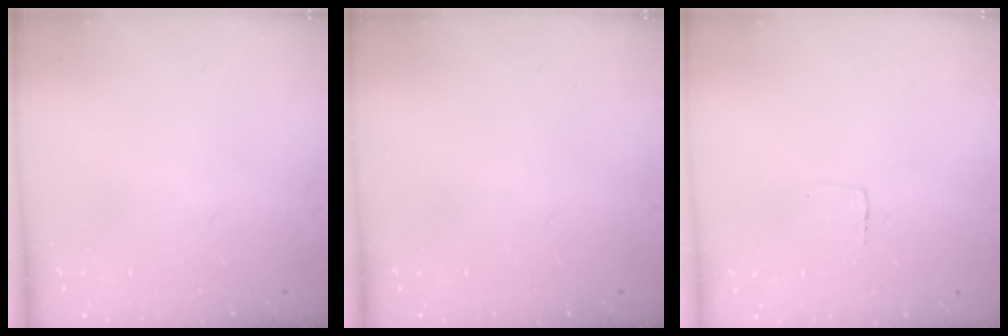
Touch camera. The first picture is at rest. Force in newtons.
{"total": 0.0}
{"total": 2.3, "press": 2.3, "slide": 0.1}